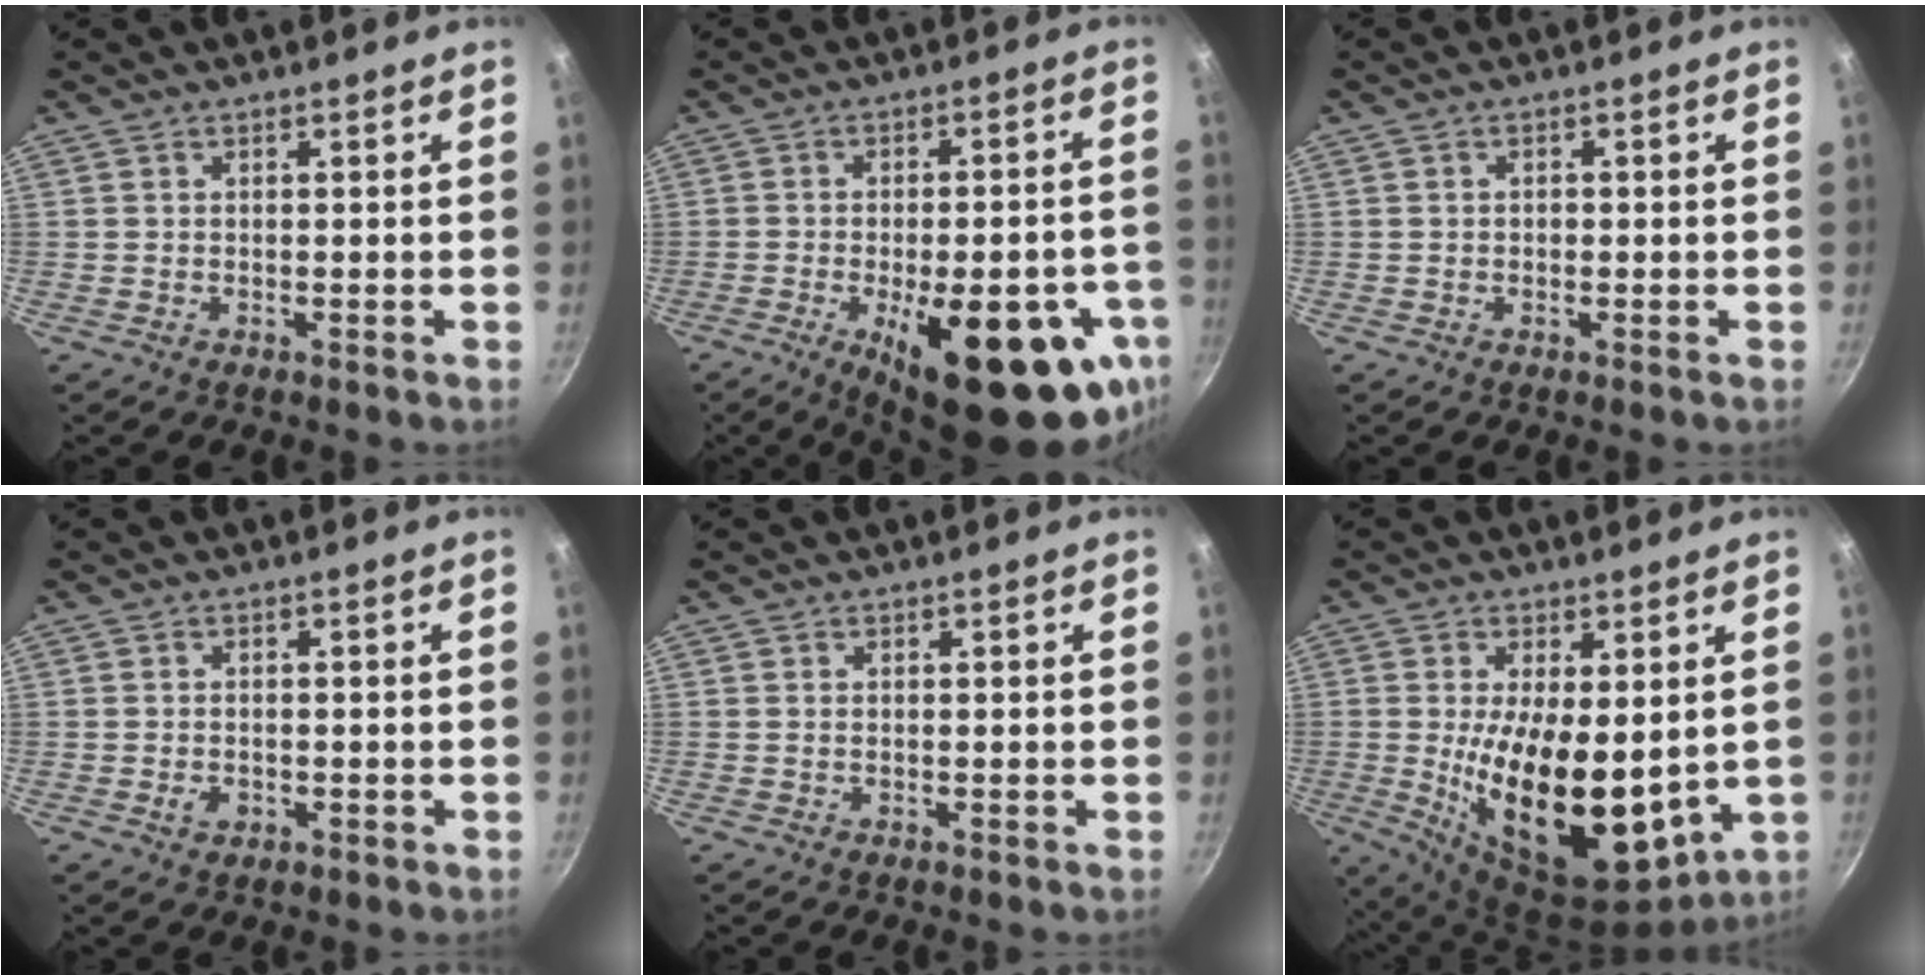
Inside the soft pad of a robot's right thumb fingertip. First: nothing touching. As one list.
[{"total": 23.7, "force": [-9.2, 9.2, 19.8], "torque": [-0.229, 0.015, -0.116]}, {"total": 1.0, "force": [-0.1, 0.8, 0.5], "torque": [-0.006, 0.004, -0.002]}, {"total": 2.1, "force": [-0.7, 1.5, 1.3], "torque": [-0.021, 0.005, -0.009]}, {"total": 0.0}, {"total": 18.9, "force": [0.2, 9.1, 16.5], "torque": [-0.261, -0.035, 0.020]}]